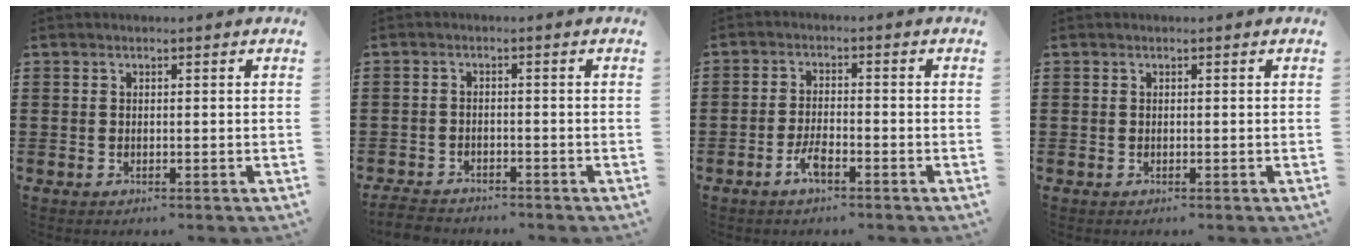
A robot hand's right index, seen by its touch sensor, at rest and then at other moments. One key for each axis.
{"total": 2.8, "fx": -2.7, "fy": 0.5, "fz": 0.4, "tx": -0.017, "ty": -0.001, "tz": -0.058}
{"total": 3.7, "fx": -2.2, "fy": 1.1, "fz": 2.8, "tx": -0.068, "ty": -0.002, "tz": -0.048}
{"total": 0.0}